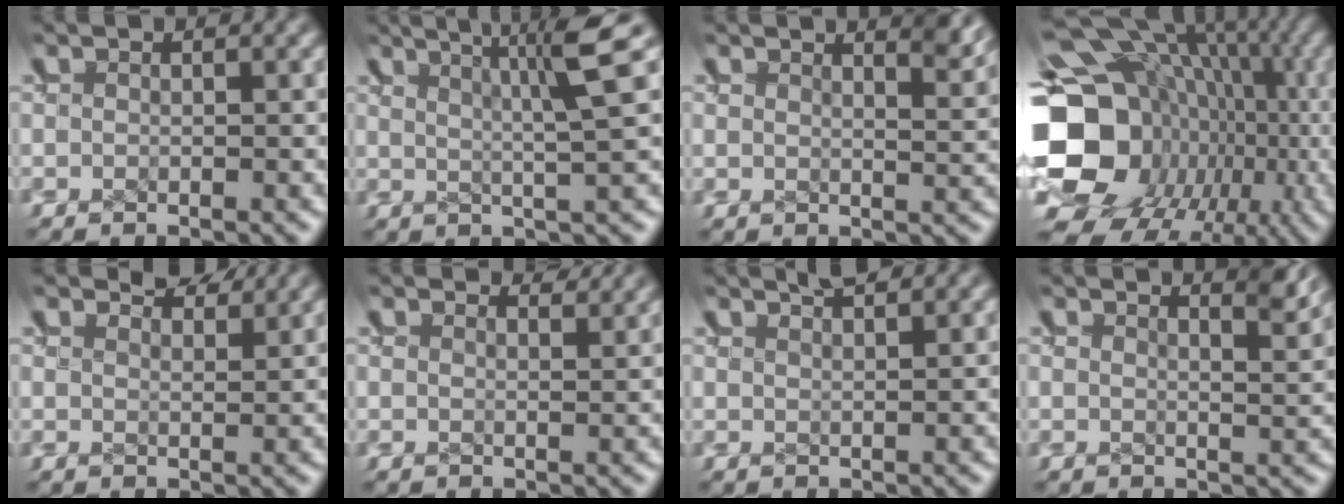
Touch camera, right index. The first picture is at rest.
{"total": 5.8, "force": [4.0, -0.2, 4.3], "torque": [-0.031, 0.020, 0.059]}
{"total": 2.9, "force": [2.6, 0.1, 1.4], "torque": [-0.020, -0.005, 0.042]}
{"total": 18.6, "force": [-2.0, 15.1, 10.8], "torque": [-0.185, -0.050, -0.021]}
{"total": 2.6, "force": [2.5, -0.4, 0.2], "torque": [0.002, 0.002, 0.044]}
{"total": 2.2, "force": [2.2, -0.5, -0.1], "torque": [-0.002, -0.003, 0.038]}
{"total": 2.0, "force": [1.7, -0.9, -0.1], "torque": [0.005, 0.004, 0.033]}
{"total": 2.9, "force": [2.6, -0.2, 1.2], "torque": [-0.018, -0.004, 0.043]}